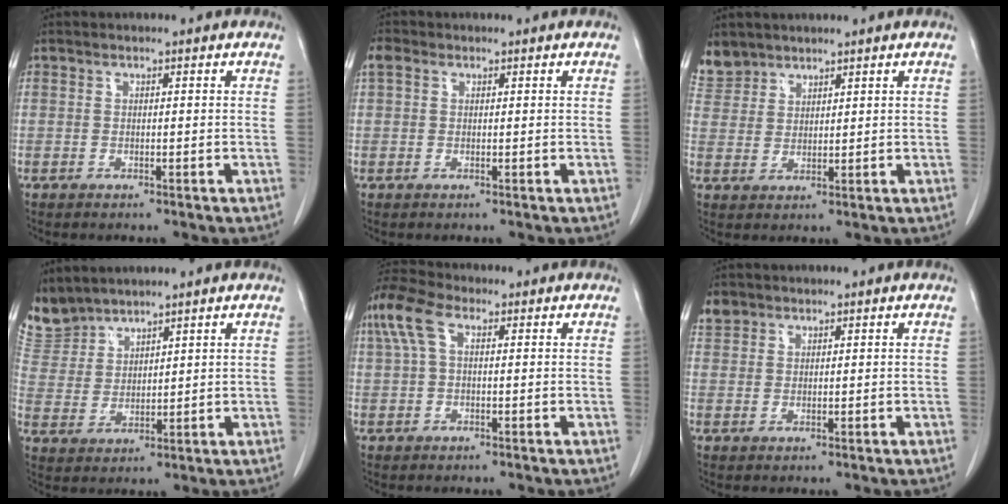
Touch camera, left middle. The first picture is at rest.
{"total": 1.7, "force": [0.8, 1.2, 0.8], "torque": [-0.020, 0.020, 0.016]}
{"total": 4.4, "force": [4.0, 2.0, -0.1], "torque": [0.006, 0.005, 0.086]}
{"total": 6.5, "force": [6.3, 1.4, -0.2], "torque": [-0.004, 0.005, 0.145]}
{"total": 6.3, "force": [2.2, 3.0, 5.1], "torque": [-0.127, 0.037, 0.043]}
{"total": 2.2, "force": [1.7, 1.4, 0.1], "torque": [0.001, 0.011, 0.032]}